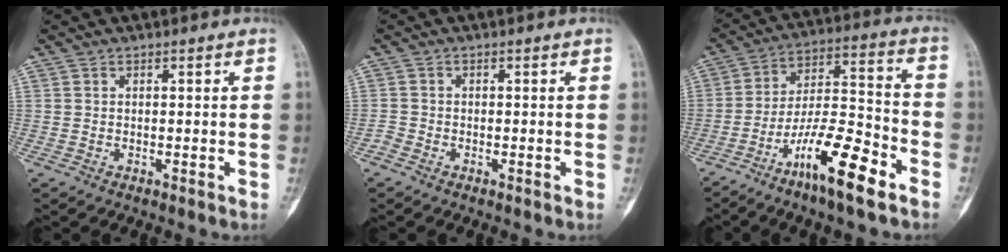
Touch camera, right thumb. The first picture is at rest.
{"total": 1.2, "force": [-1.0, 0.7, 0.2], "torque": [-0.005, 0.000, -0.026]}
{"total": 15.3, "force": [-8.9, 3.4, 12.0], "torque": [-0.220, 0.064, -0.156]}